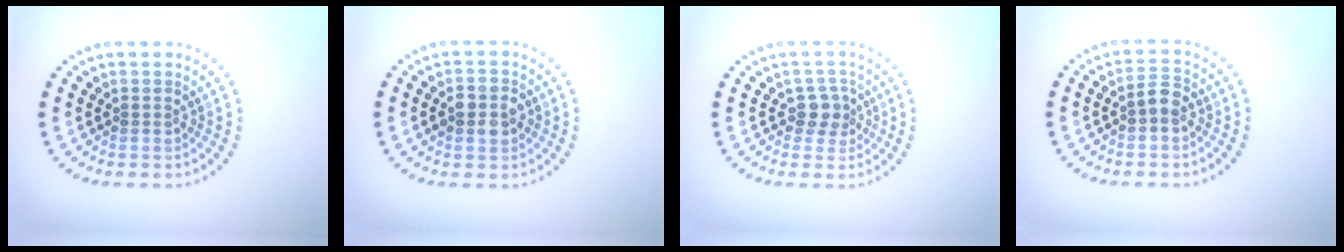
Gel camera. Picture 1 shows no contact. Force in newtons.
{"total": 2.7, "press": 2.7, "slide": 0.1}
{"total": 2.0, "press": 1.7, "slide": 1.1}
{"total": 1.7, "press": 1.7, "slide": 0.4}